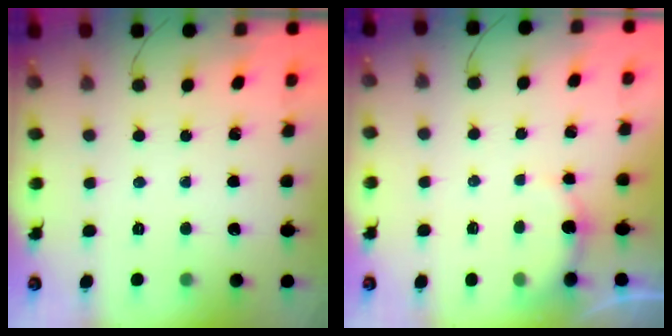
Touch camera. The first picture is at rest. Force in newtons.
{"total": 2.7, "press": 2.6, "slide": 0.6}